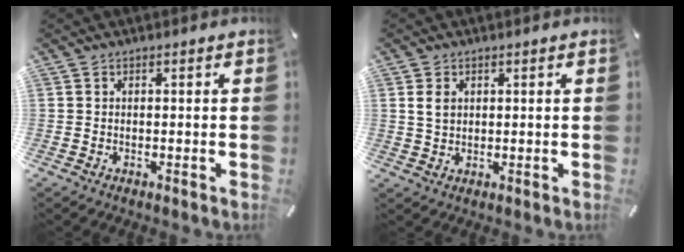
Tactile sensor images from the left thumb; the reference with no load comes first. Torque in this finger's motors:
{"motor_torque": [0.54, 0.75, 0.60, -0.36, 0.03]}